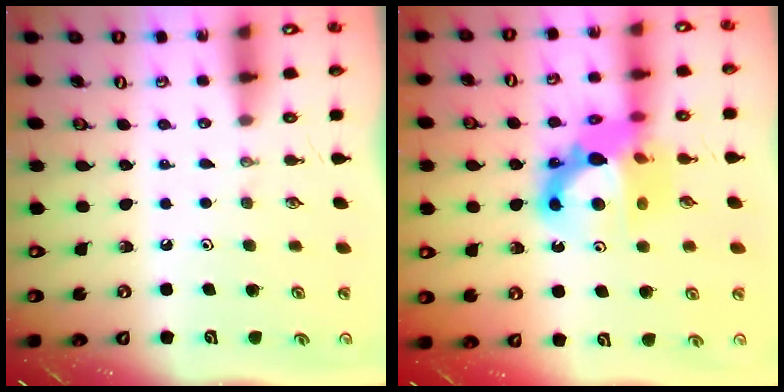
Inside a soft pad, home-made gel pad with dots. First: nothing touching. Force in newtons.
{"total": 13.8, "press": 13.6, "slide": 2.4}